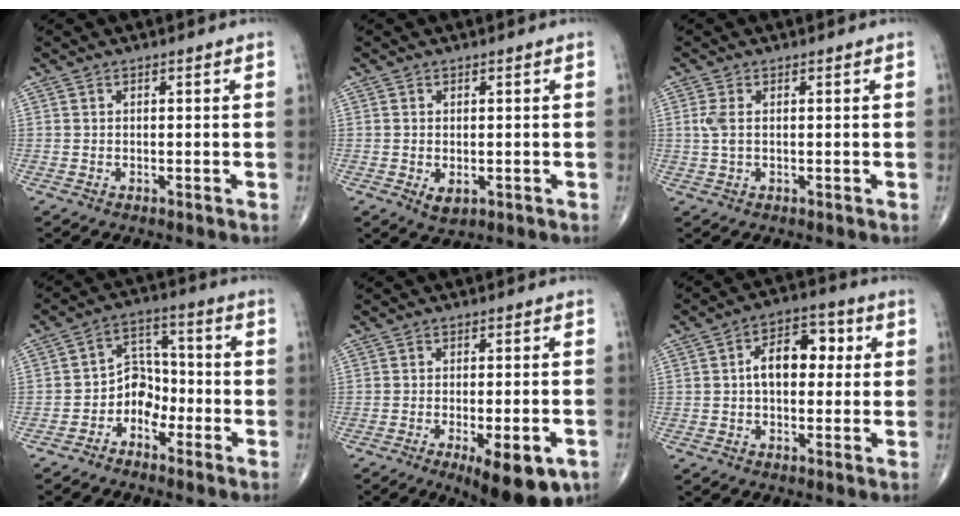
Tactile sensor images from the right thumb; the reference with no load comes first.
{"total": 2.6, "force": [-0.7, 1.7, 2.0], "torque": [-0.027, -0.002, -0.003]}
{"total": 2.3, "force": [0.2, 1.1, 2.1], "torque": [-0.055, 0.002, 0.004]}
{"total": 6.8, "force": [-3.2, 5.2, 3.1], "torque": [-0.015, 0.048, -0.067]}
{"total": 12.7, "force": [-6.2, 4.3, 10.2], "torque": [-0.111, 0.009, -0.077]}
{"total": 9.5, "force": [1.0, 6.0, 7.2], "torque": [-0.086, 0.030, 0.009]}